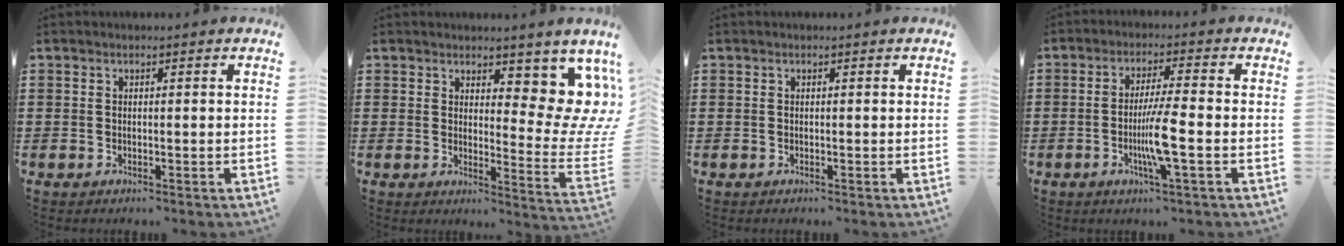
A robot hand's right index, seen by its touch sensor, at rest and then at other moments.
{"total": 8.6, "force": [6.0, 3.8, 5.0], "torque": [-0.071, -0.040, 0.105]}
{"total": 0.0}
{"total": 6.8, "force": [-1.8, 0.1, 6.5], "torque": [-0.130, -0.017, -0.039]}